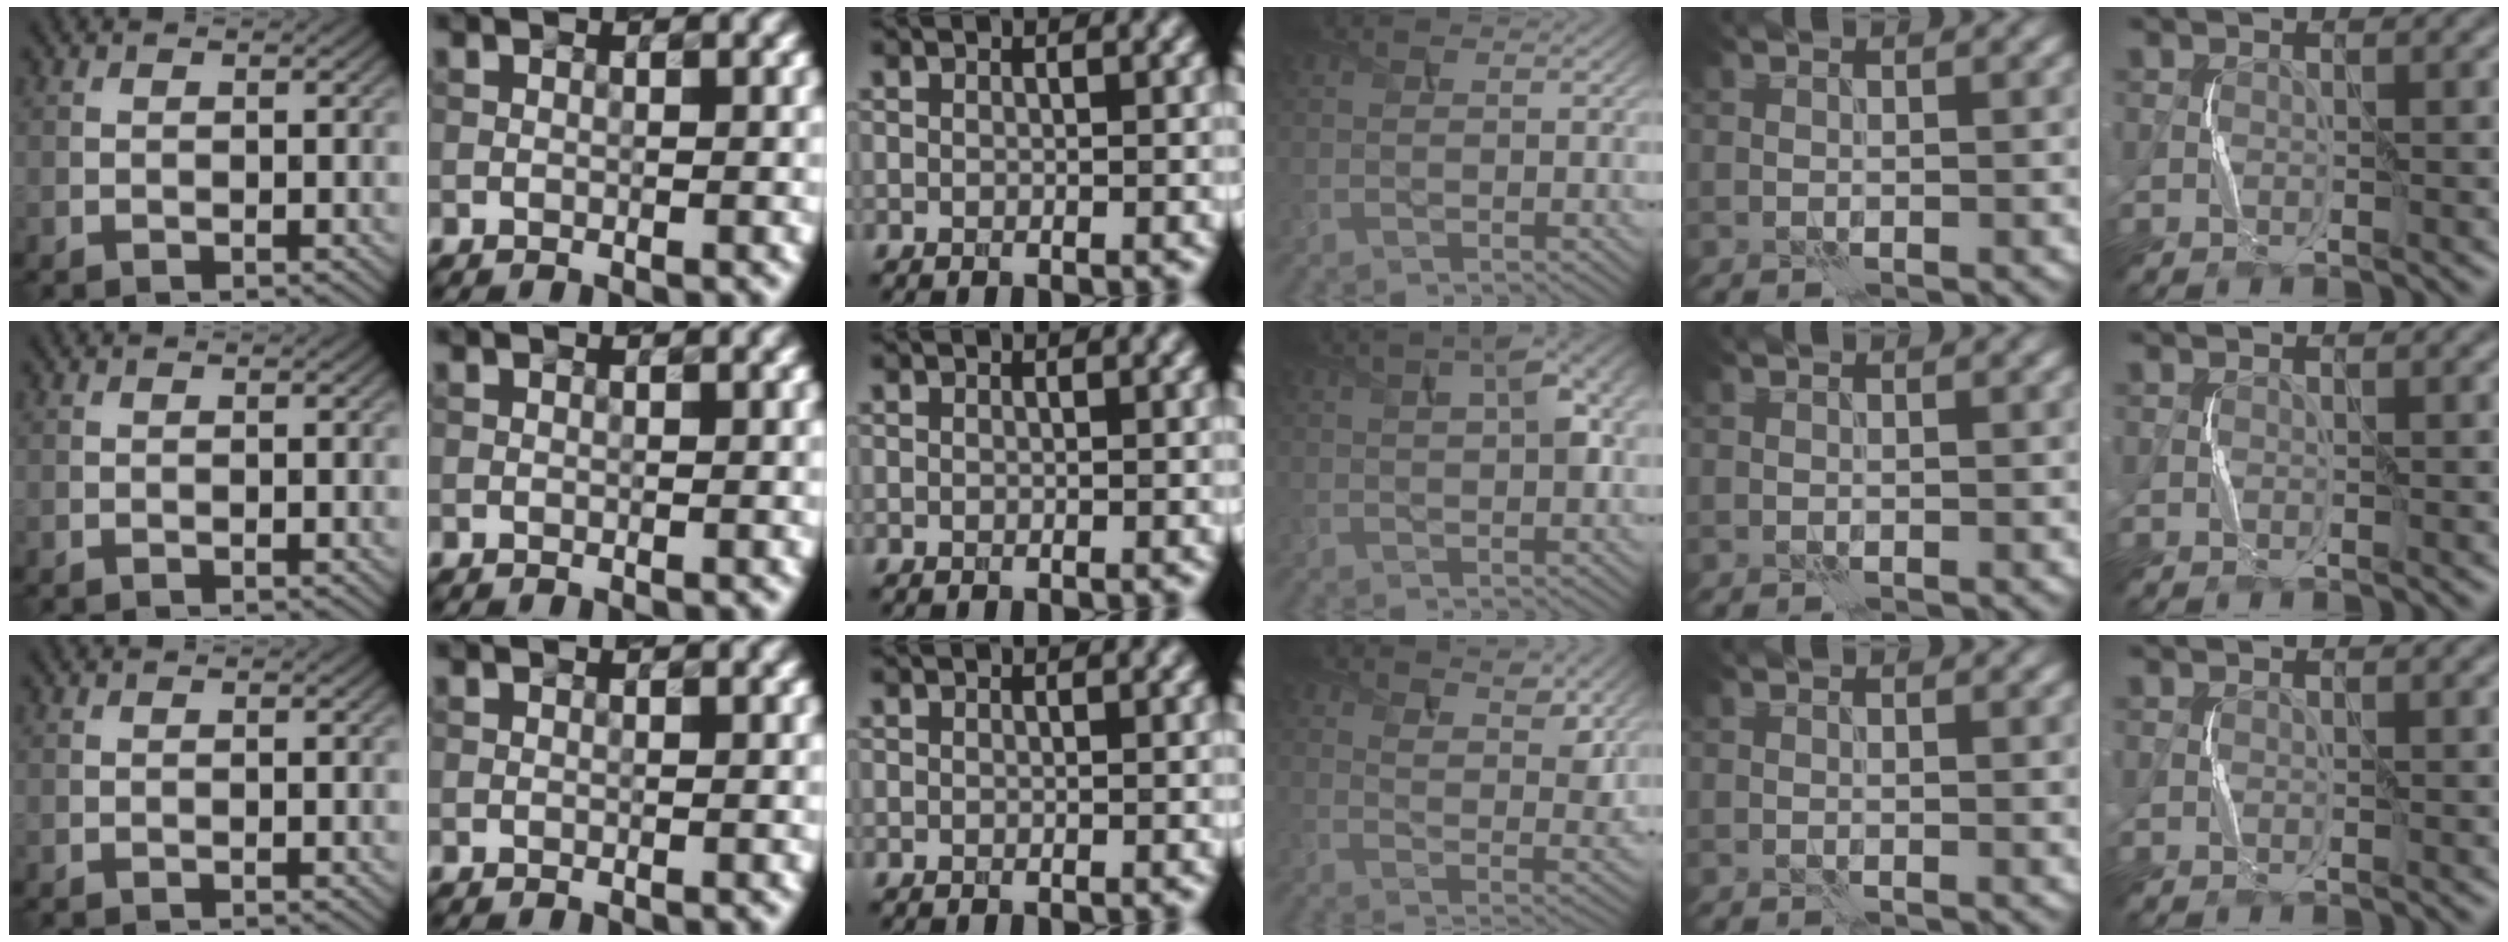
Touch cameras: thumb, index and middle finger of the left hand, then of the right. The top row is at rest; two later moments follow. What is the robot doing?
{"motion": "squeeze", "object": "air blower"}